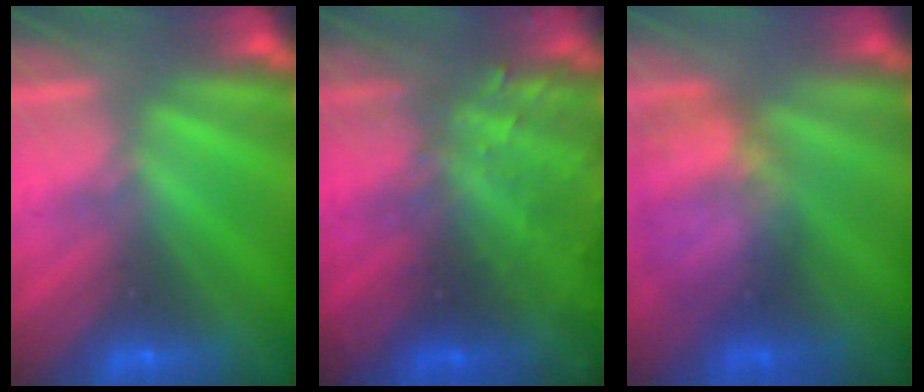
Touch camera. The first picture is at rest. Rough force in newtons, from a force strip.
{"total": 8.1}
{"total": 7.0}